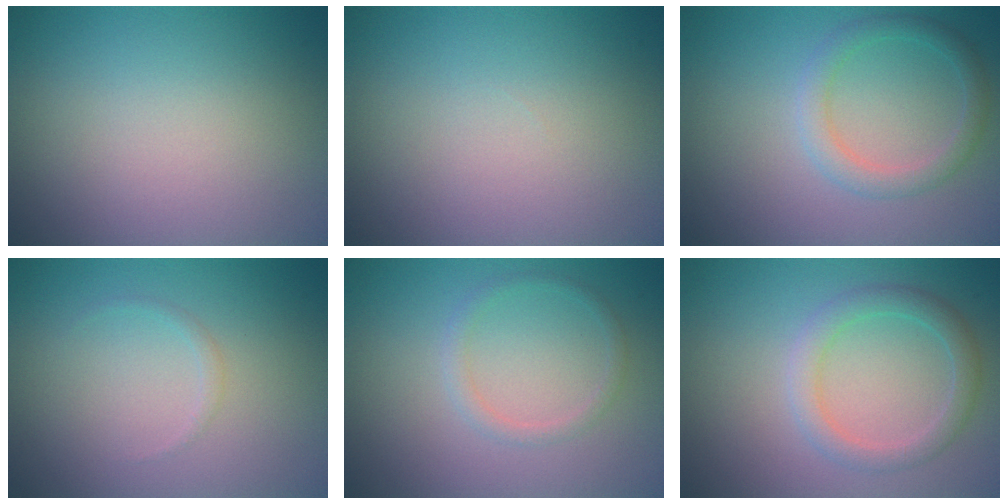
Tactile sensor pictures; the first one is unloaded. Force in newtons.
{"total": 0.0}
{"total": 2.3, "press": 2.3, "slide": 0.1}
{"total": 0.6, "press": 0.6, "slide": 0.0}
{"total": 1.2, "press": 1.2, "slide": 0.0}
{"total": 2.7, "press": 2.7, "slide": 0.0}